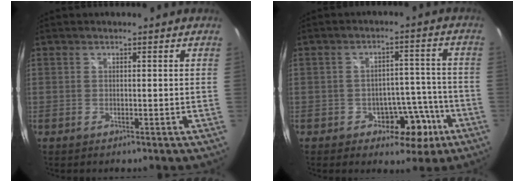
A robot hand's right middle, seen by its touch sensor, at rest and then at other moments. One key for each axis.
{"total": 7.4, "fx": -3.8, "fy": 5.1, "fz": 3.6, "tx": -0.050, "ty": 0.024, "tz": -0.041}